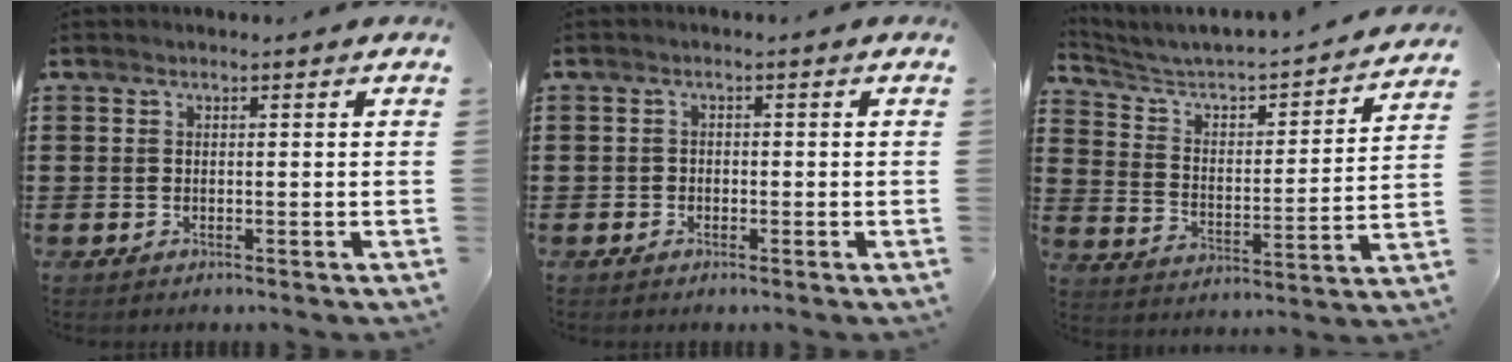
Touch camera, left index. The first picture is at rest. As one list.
[{"total": 0.9, "force": [-0.6, 0.7, 0.2], "torque": [-0.006, 0.001, -0.013]}, {"total": 3.5, "force": [3.1, 1.2, 1.2], "torque": [-0.047, -0.032, 0.039]}]